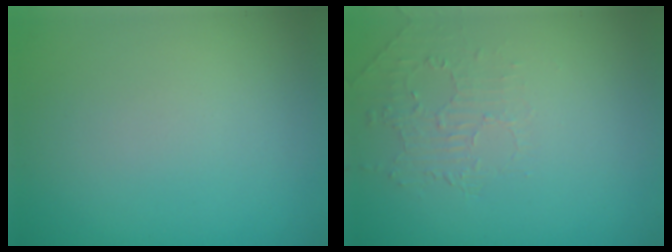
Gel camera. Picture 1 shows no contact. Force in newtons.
{"total": 1.9, "press": 0.3, "slide": 1.9}